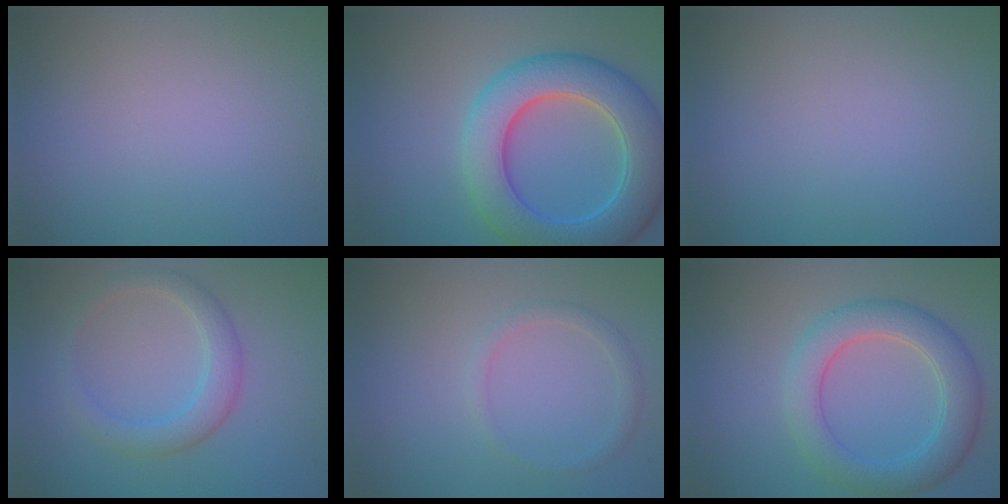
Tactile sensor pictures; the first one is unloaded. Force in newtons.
{"total": 8.2, "press": 8.2, "slide": 0.6}
{"total": 0.0}
{"total": 2.9, "press": 2.9, "slide": 0.2}
{"total": 1.4, "press": 1.4, "slide": 0.1}
{"total": 5.1, "press": 5.1, "slide": 0.2}